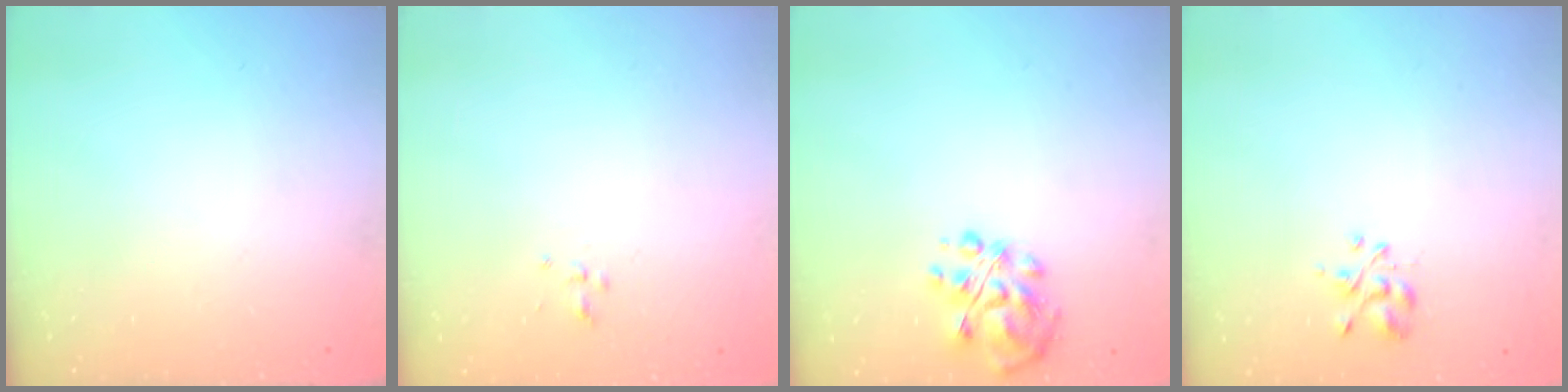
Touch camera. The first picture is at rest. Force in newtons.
{"total": 2.0, "press": 1.8, "slide": 0.9}
{"total": 8.8, "press": 8.6, "slide": 1.8}
{"total": 2.4, "press": 2.1, "slide": 1.2}